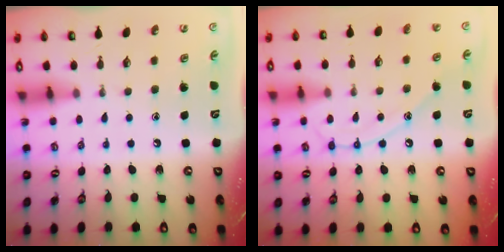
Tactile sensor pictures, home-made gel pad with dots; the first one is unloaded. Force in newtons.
{"total": 10.2, "press": 10.1, "slide": 0.9}